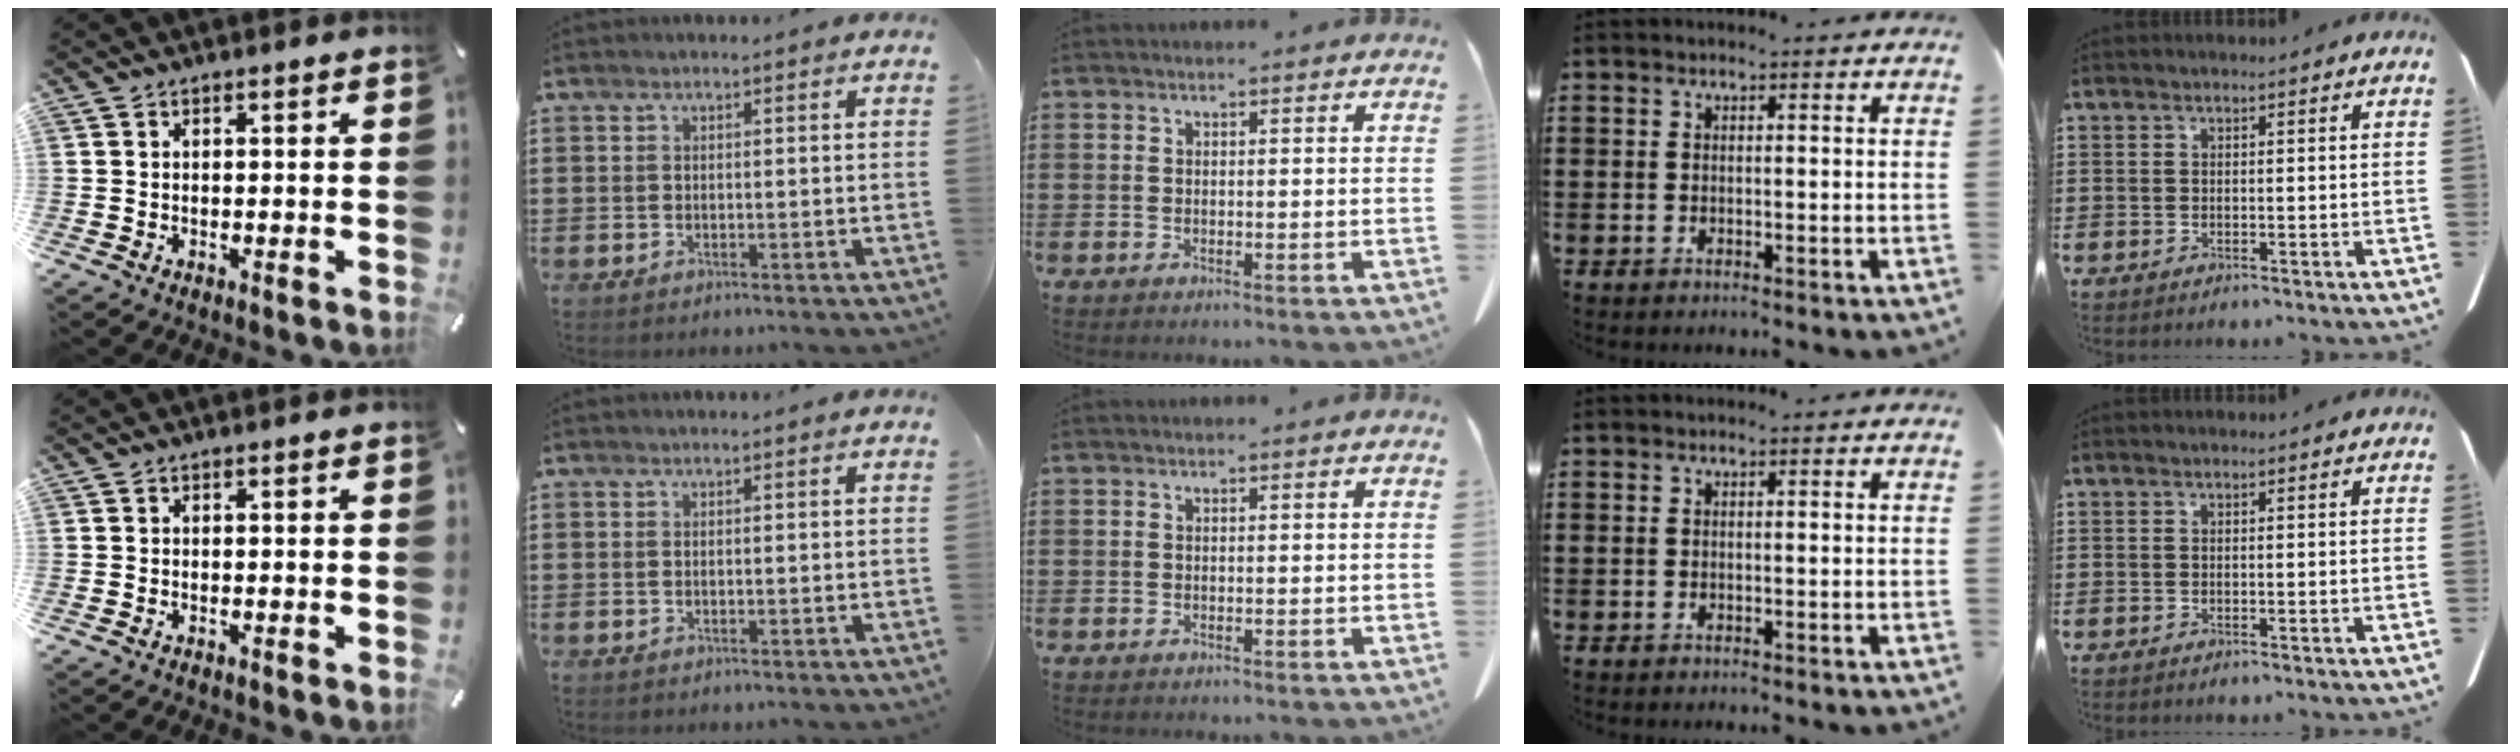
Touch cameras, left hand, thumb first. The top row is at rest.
{}